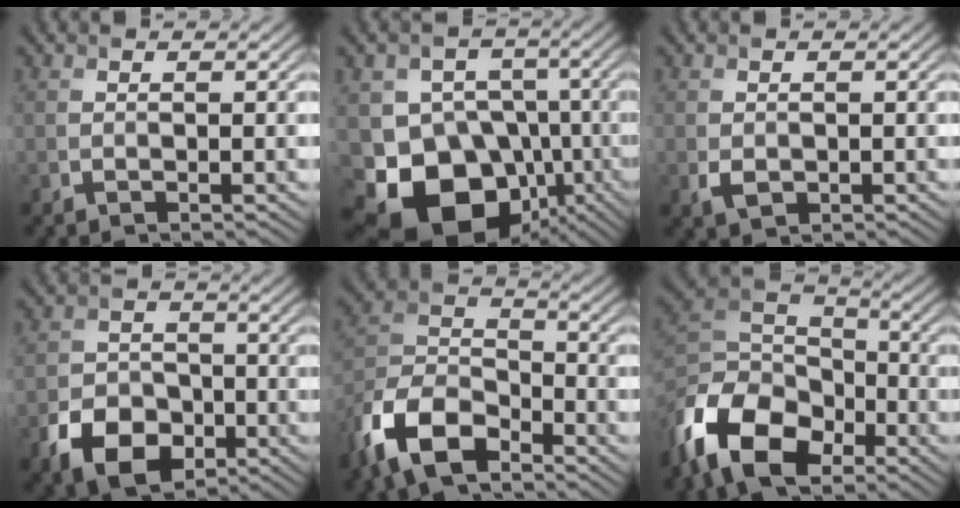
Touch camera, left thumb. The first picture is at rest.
{"total": 16.2, "force": [-6.3, 12.7, 7.8], "torque": [-0.146, -0.020, -0.106]}
{"total": 1.7, "force": [-0.3, 1.3, 1.0], "torque": [-0.025, -0.009, -0.002]}
{"total": 7.9, "force": [-3.8, 5.6, 4.1], "torque": [-0.083, -0.017, -0.072]}
{"total": 12.8, "force": [-8.3, 6.3, 7.4], "torque": [-0.170, -0.013, -0.182]}
{"total": 14.5, "force": [-8.1, 8.6, 8.4], "torque": [-0.209, -0.032, -0.162]}